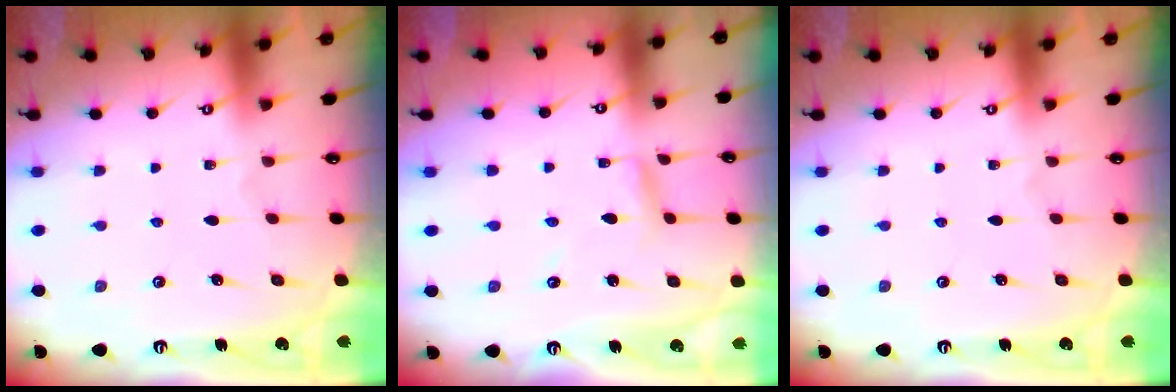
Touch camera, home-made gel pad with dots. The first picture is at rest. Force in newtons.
{"total": 2.8, "press": 2.8, "slide": 0.2}
{"total": 0.0}